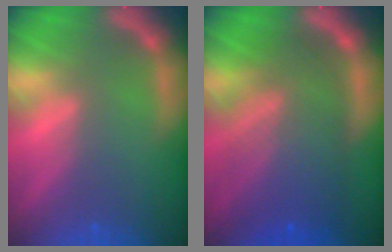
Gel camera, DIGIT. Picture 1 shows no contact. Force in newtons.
{"total": 10.0}